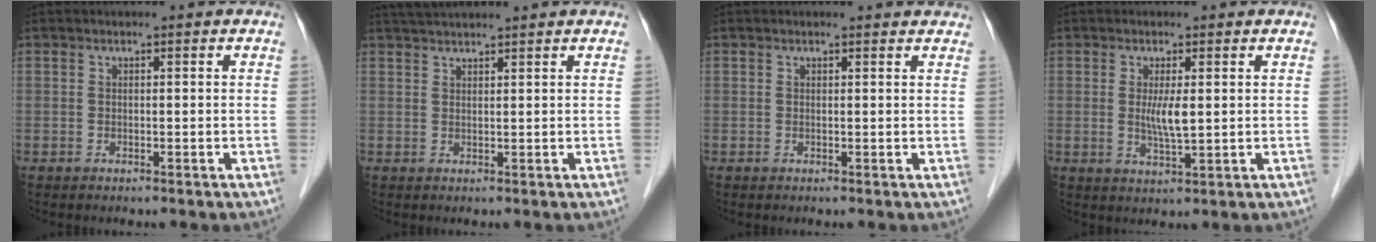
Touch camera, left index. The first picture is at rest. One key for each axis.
{"total": 4.4, "fx": 4.0, "fy": -0.7, "fz": 1.6, "tx": -0.023, "ty": 0.029, "tz": 0.071}
{"total": 2.3, "fx": 2.3, "fy": 0.4, "fz": 0.2, "tx": -0.011, "ty": 0.002, "tz": 0.015}
{"total": 3.7, "fx": 0.4, "fy": 0.5, "fz": 3.6, "tx": -0.071, "ty": -0.007, "tz": 0.010}